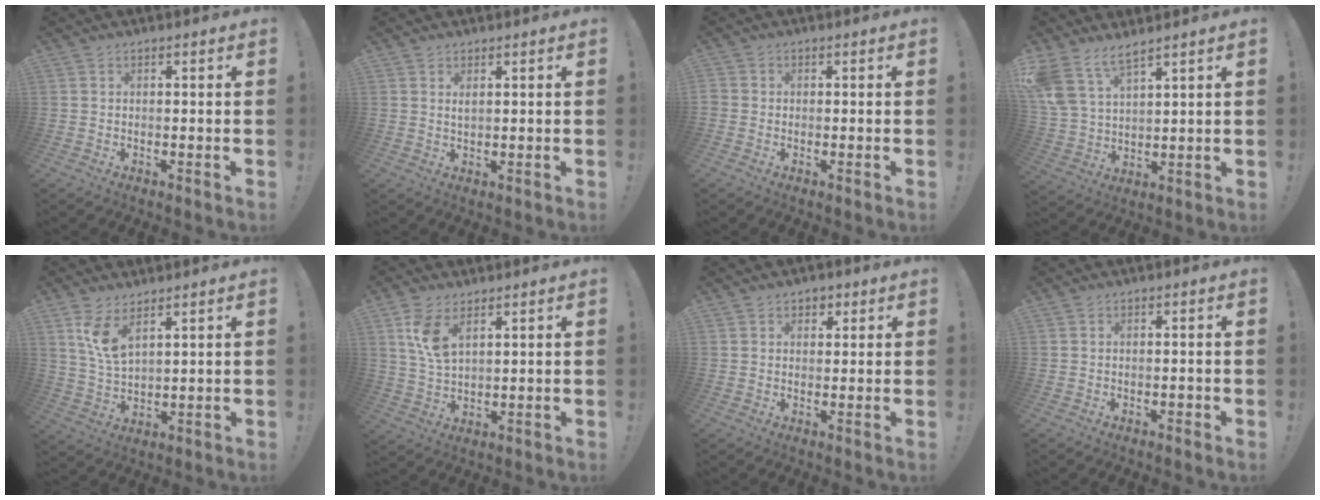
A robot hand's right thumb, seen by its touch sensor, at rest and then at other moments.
{"total": 1.4, "force": [1.0, 0.3, 0.8], "torque": [-0.002, -0.007, 0.016]}
{"total": 1.4, "force": [-0.1, 1.3, 0.6], "torque": [-0.009, 0.004, -0.001]}
{"total": 9.2, "force": [7.3, 3.6, 4.3], "torque": [-0.102, -0.039, 0.146]}
{"total": 8.2, "force": [5.2, 3.1, 5.4], "torque": [-0.099, -0.031, 0.094]}
{"total": 8.2, "force": [4.5, 4.0, 5.6], "torque": [-0.099, -0.022, 0.081]}
{"total": 3.0, "force": [1.4, 2.5, 0.9], "torque": [-0.008, 0.000, 0.023]}
{"total": 0.9, "force": [-0.5, 0.5, 0.5], "torque": [-0.012, 0.005, -0.008]}